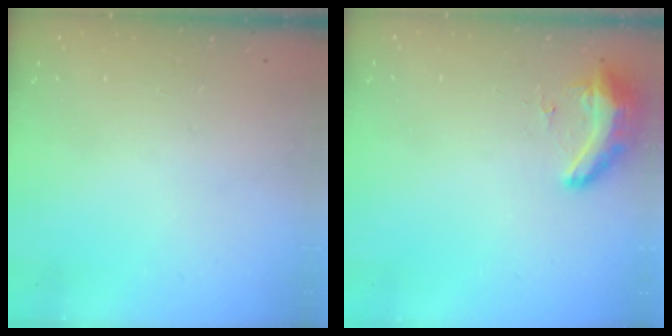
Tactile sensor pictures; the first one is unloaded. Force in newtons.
{"total": 9.1, "press": 8.9, "slide": 1.9}